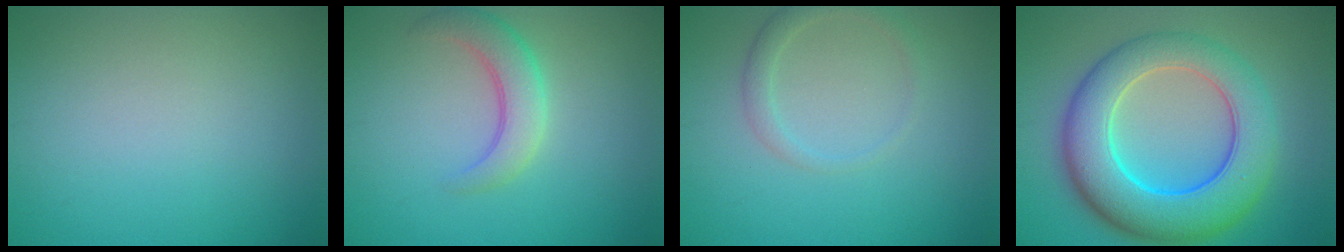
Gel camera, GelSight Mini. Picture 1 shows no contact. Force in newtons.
{"total": 3.4, "press": 3.4, "slide": 0.2}
{"total": 1.7, "press": 1.7, "slide": 0.1}
{"total": 10.5, "press": 10.5, "slide": 0.3}